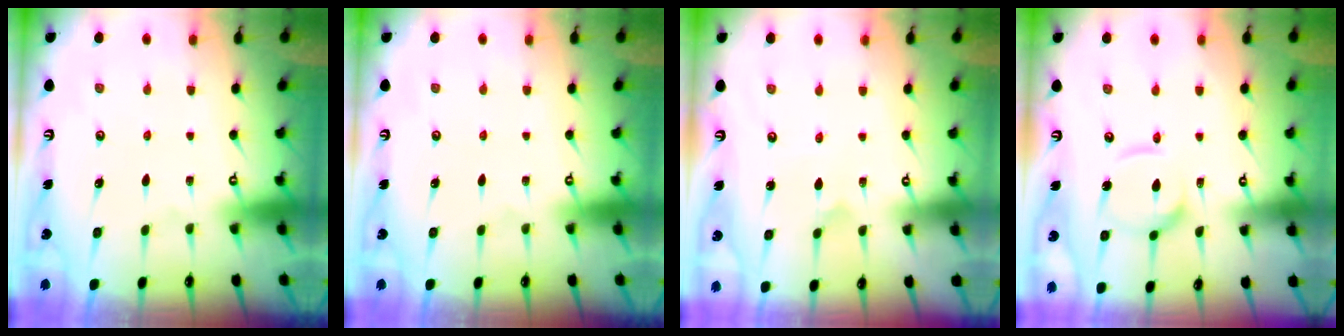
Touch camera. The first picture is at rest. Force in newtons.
{"total": 0.0}
{"total": 0.7, "press": 0.7, "slide": 0.0}
{"total": 11.6, "press": 11.5, "slide": 1.2}